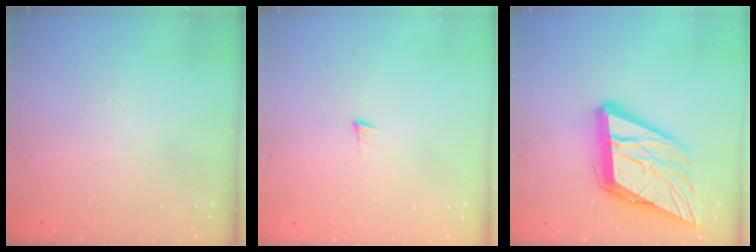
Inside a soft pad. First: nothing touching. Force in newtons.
{"total": 3.6, "press": 3.6, "slide": 0.5}
{"total": 20.5, "press": 20.2, "slide": 3.3}